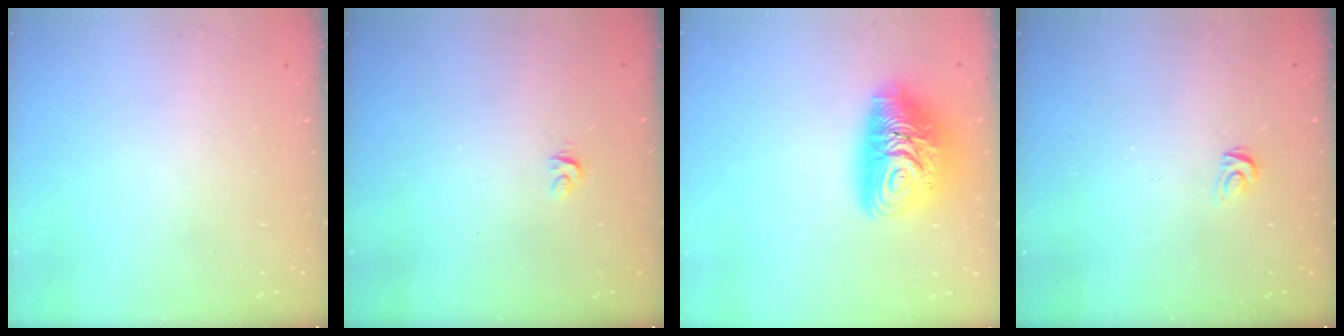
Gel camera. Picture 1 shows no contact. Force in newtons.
{"total": 3.9, "press": 3.9, "slide": 0.2}
{"total": 15.4, "press": 15.3, "slide": 1.3}
{"total": 3.3, "press": 3.3, "slide": 0.1}